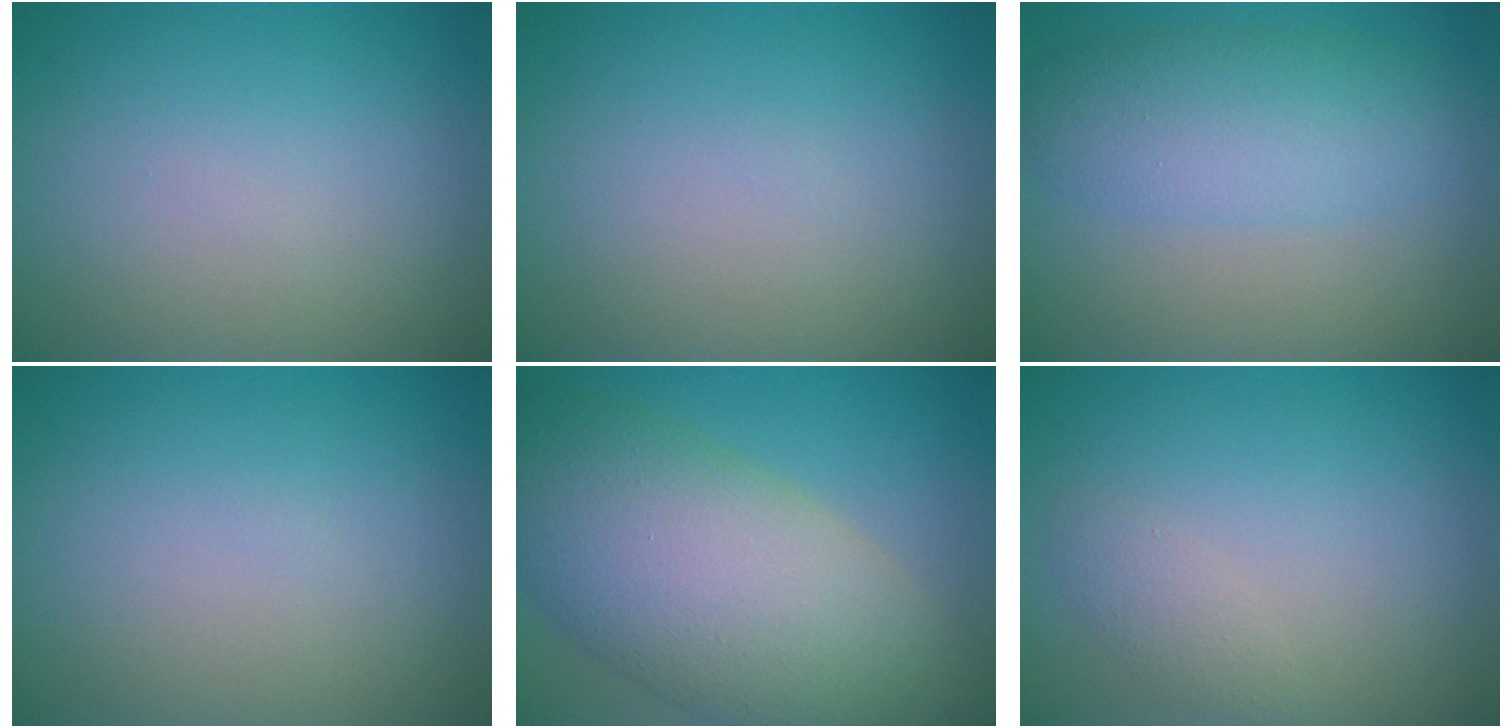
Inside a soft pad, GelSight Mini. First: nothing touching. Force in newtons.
{"total": 0.0}
{"total": 5.1, "press": 5.1, "slide": 0.1}
{"total": 0.0}
{"total": 11.9, "press": 11.8, "slide": 0.5}
{"total": 1.3, "press": 1.3, "slide": 0.1}